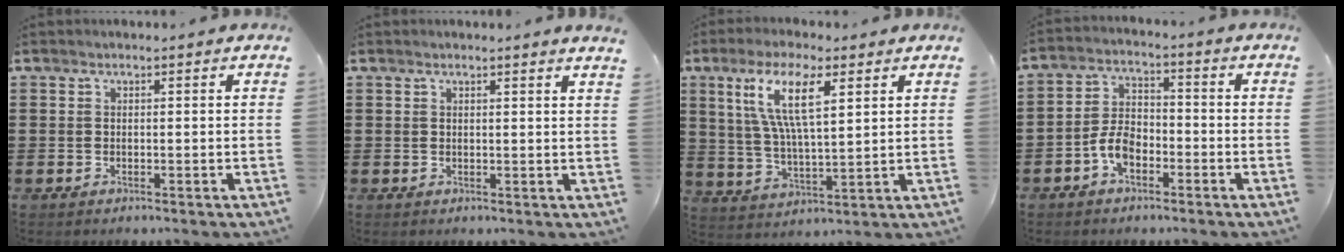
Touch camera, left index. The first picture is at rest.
{"total": 1.2, "force": [1.0, -0.3, 0.6], "torque": [-0.012, -0.003, 0.019]}
{"total": 10.7, "force": [5.0, 3.1, 8.9], "torque": [-0.184, 0.010, 0.087]}
{"total": 5.4, "force": [-2.8, 3.1, 3.4], "torque": [-0.087, 0.004, -0.060]}